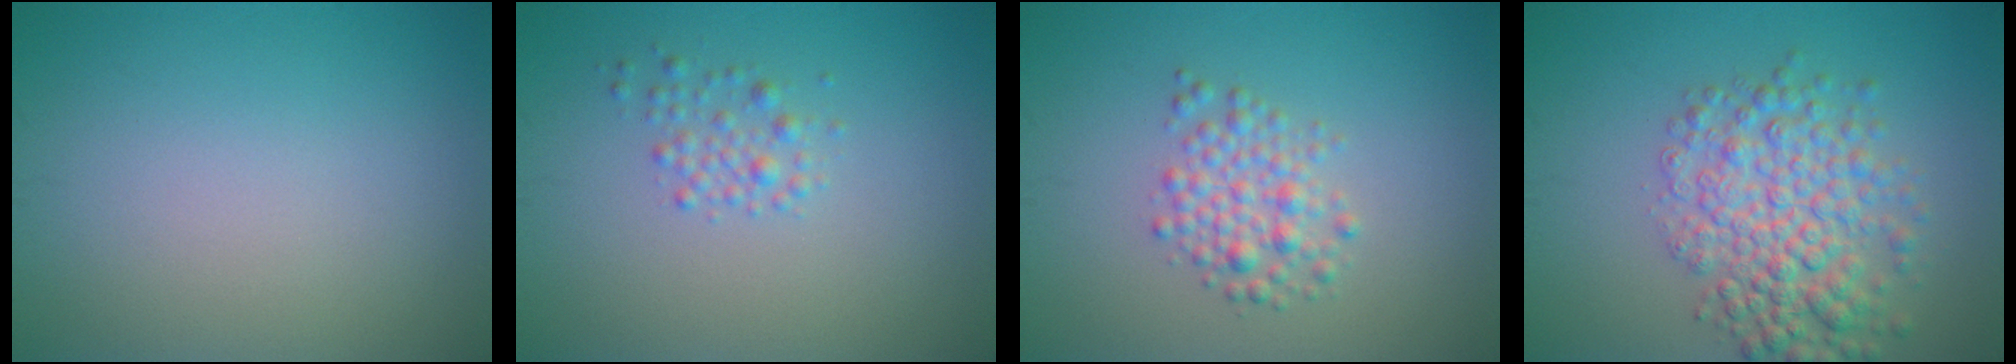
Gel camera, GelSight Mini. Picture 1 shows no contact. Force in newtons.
{"total": 1.6, "press": 1.6, "slide": 0.0}
{"total": 2.8, "press": 2.8, "slide": 0.1}
{"total": 6.1, "press": 6.1, "slide": 0.1}